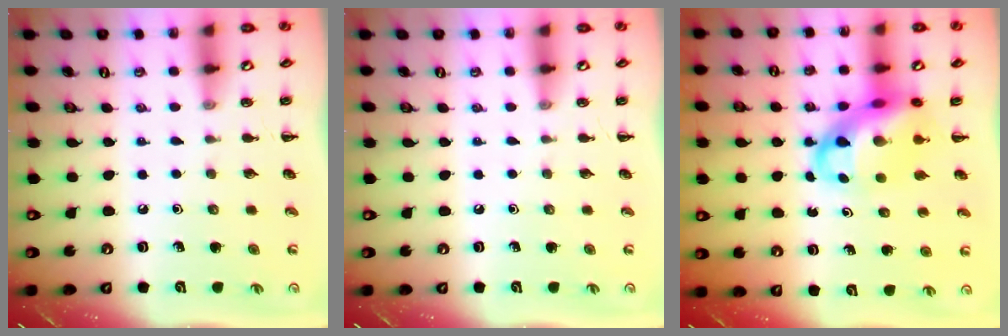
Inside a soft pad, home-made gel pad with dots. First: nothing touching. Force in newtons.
{"total": 0.0}
{"total": 12.3, "press": 11.8, "slide": 3.2}